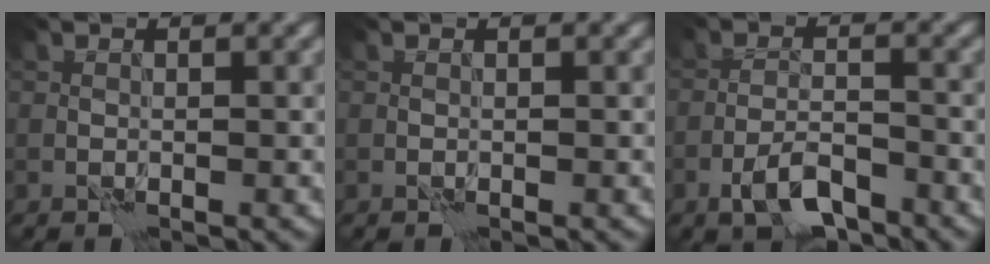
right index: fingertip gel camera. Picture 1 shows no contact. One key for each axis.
{"total": 0.0}
{"total": 4.0, "fx": -2.5, "fy": 1.4, "fz": 2.7, "tx": -0.046, "ty": -0.001, "tz": -0.050}